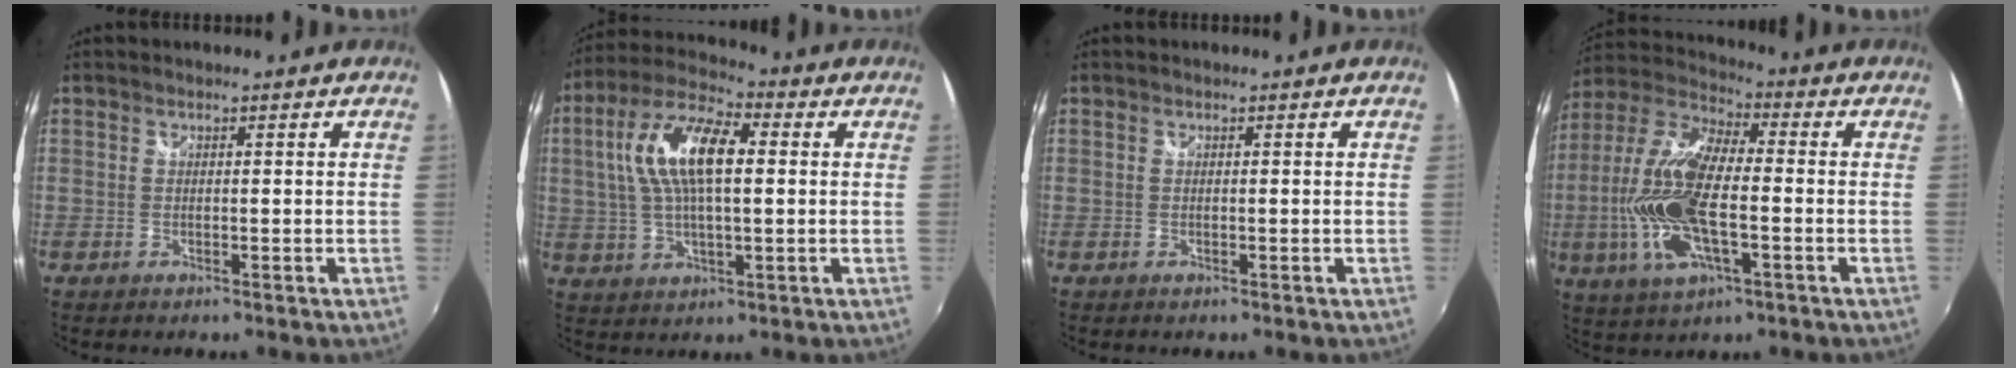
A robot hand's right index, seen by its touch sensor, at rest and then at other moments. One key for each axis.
{"total": 14.0, "fx": 2.4, "fy": 5.4, "fz": 12.7, "tx": -0.246, "ty": 0.022, "tz": 0.038}
{"total": 0.0}
{"total": 18.3, "fx": -3.5, "fy": 7.1, "fz": 16.5, "tx": -0.352, "ty": -0.006, "tz": -0.070}